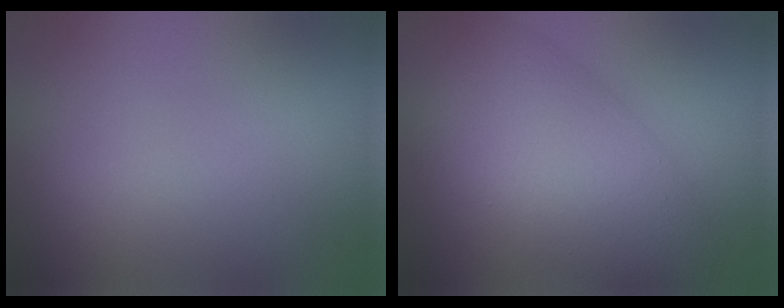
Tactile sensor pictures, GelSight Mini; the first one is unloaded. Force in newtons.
{"total": 8.5, "press": 8.5, "slide": 0.2}